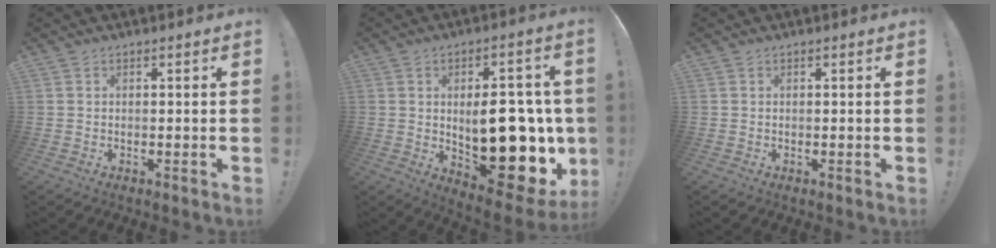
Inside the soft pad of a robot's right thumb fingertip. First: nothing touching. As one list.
[{"total": 20.3, "force": [-0.5, 10.3, 17.5], "torque": [-0.251, -0.009, 0.011]}, {"total": 0.0}]